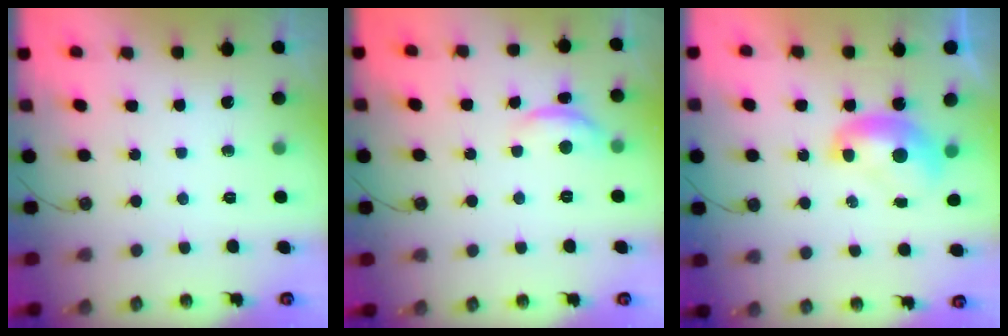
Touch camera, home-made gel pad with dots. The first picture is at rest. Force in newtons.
{"total": 2.6, "press": 2.6, "slide": 0.5}
{"total": 1.9, "press": 1.9, "slide": 0.2}